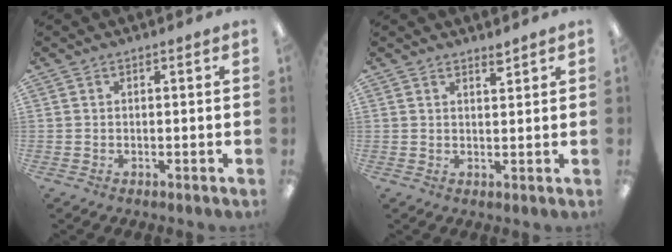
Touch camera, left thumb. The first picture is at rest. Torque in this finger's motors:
{"motor_torque": [-0.06, 0.05, -0.20, -0.33, 0.01]}